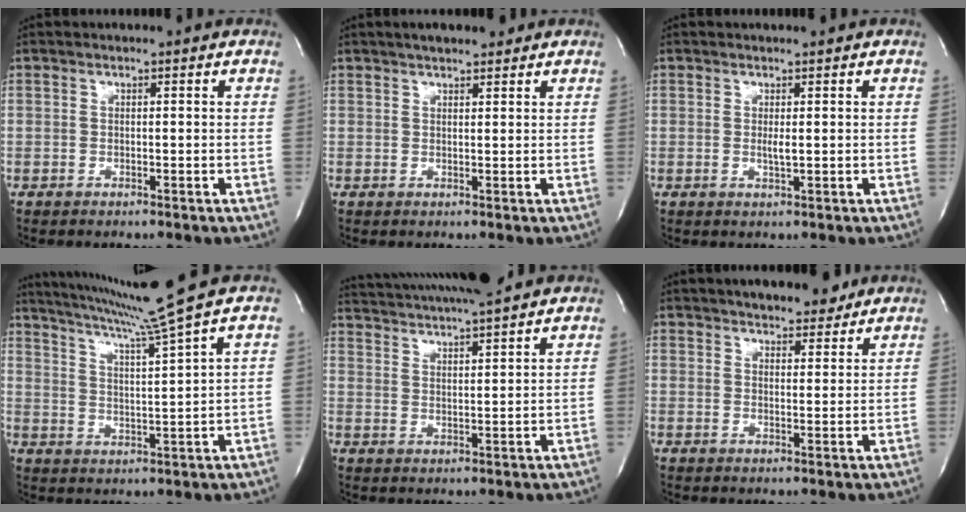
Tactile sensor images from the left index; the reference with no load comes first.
{"total": 4.2, "force": [3.3, 1.1, 2.3], "torque": [-0.037, 0.017, 0.052]}
{"total": 1.5, "force": [0.3, 0.1, 1.4], "torque": [-0.033, -0.002, 0.007]}
{"total": 9.9, "force": [8.0, -3.8, 4.5], "torque": [-0.082, -0.032, 0.141]}
{"total": 14.0, "force": [12.6, 0.1, 6.1], "torque": [-0.124, 0.026, 0.196]}
{"total": 7.7, "force": [6.5, 2.3, 3.4], "torque": [-0.045, 0.005, 0.094]}